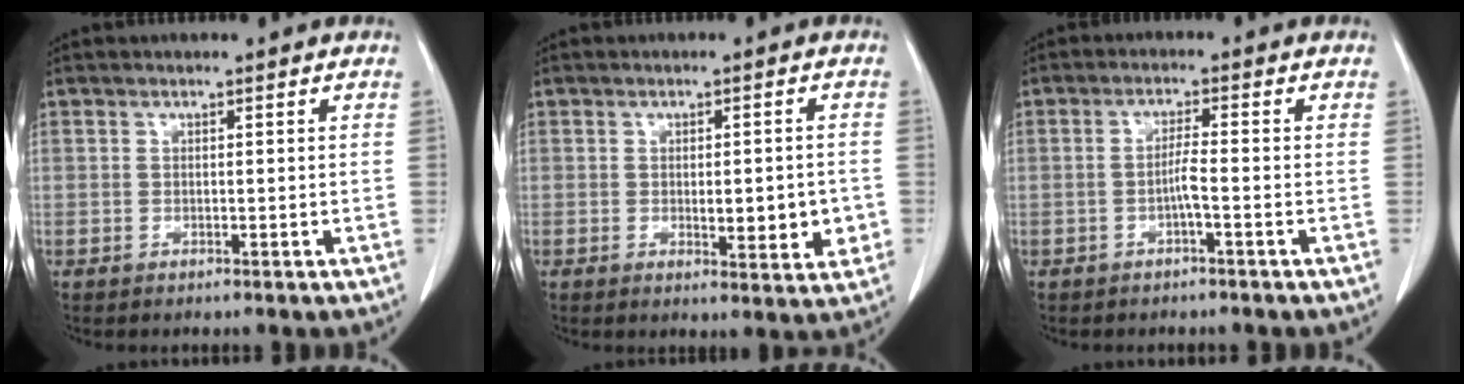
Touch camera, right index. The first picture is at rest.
{"total": 6.3, "force": [-1.0, 2.0, 5.9], "torque": [-0.074, -0.006, -0.010]}
{"total": 2.6, "force": [-0.9, -0.2, 2.4], "torque": [-0.045, 0.002, -0.020]}